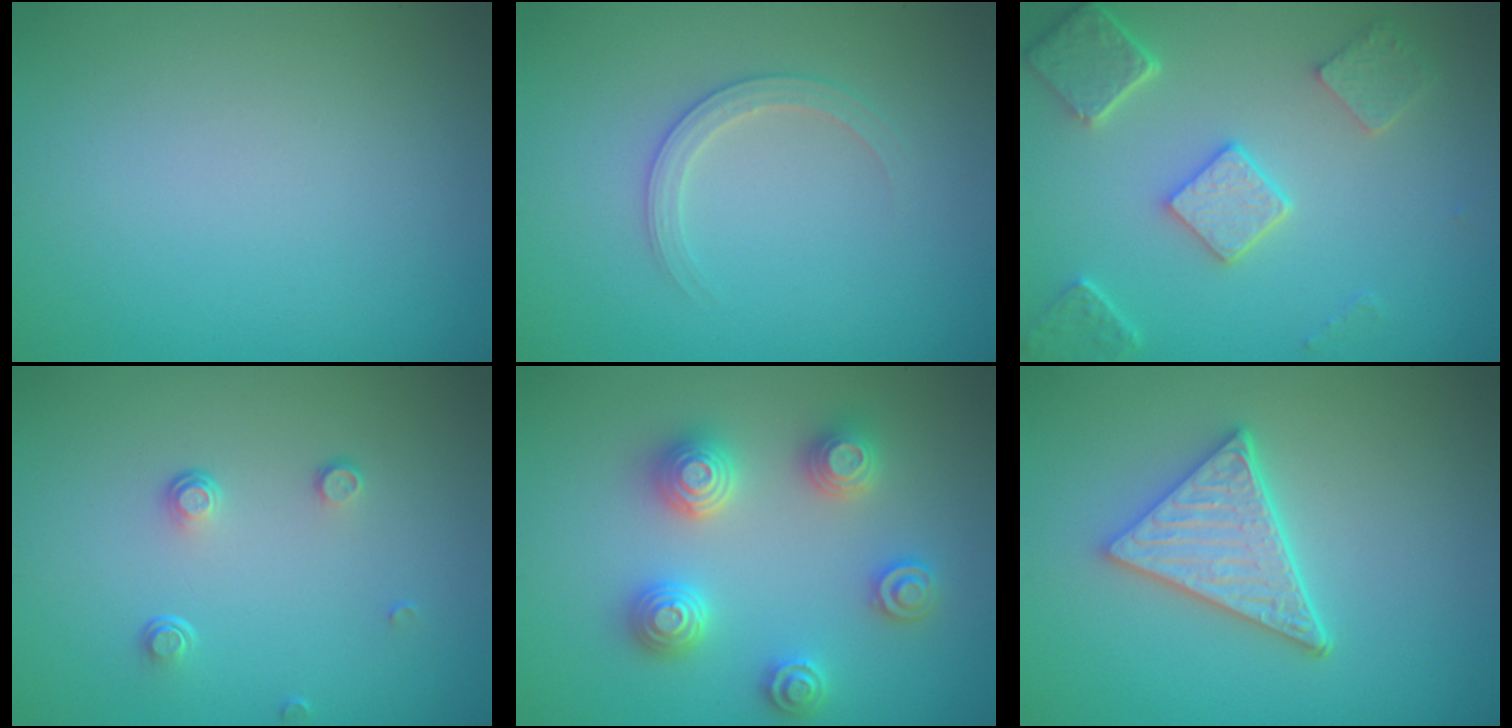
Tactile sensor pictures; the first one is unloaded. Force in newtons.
{"total": 1.9, "press": 1.9, "slide": 0.2}
{"total": 5.0, "press": 4.0, "slide": 3.0}
{"total": 1.4, "press": 0.8, "slide": 1.2}
{"total": 4.8, "press": 4.8, "slide": 0.6}
{"total": 4.6, "press": 3.7, "slide": 2.8}